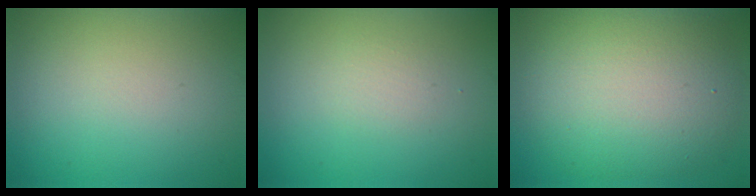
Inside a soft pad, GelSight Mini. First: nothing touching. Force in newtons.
{"total": 0.9, "press": 0.9, "slide": 0.0}
{"total": 9.6, "press": 9.6, "slide": 0.2}